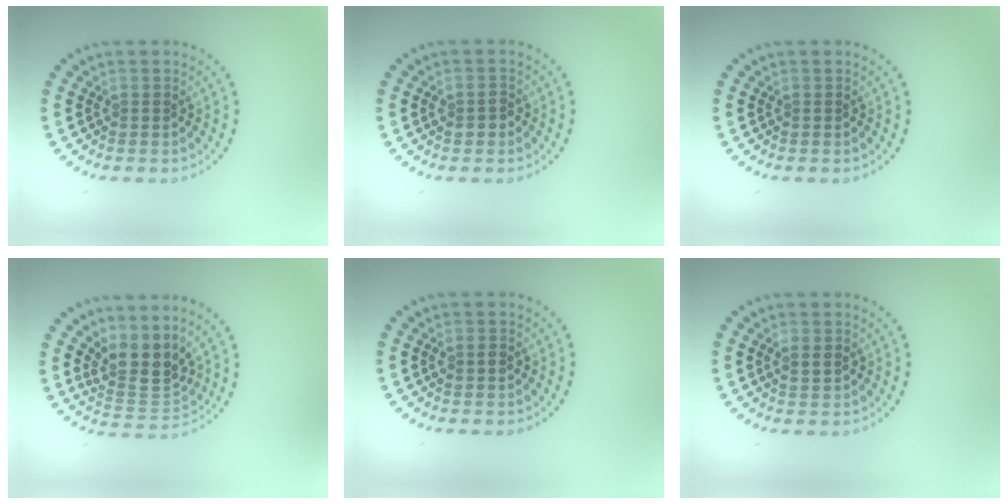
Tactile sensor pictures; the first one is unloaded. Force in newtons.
{"total": 1.5, "press": 1.5, "slide": 0.1}
{"total": 0.0}
{"total": 3.8, "press": 2.9, "slide": 2.4}
{"total": 1.2, "press": 1.2, "slide": 0.1}
{"total": 0.7, "press": 0.7, "slide": 0.0}